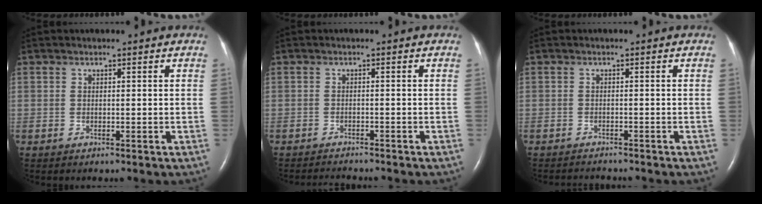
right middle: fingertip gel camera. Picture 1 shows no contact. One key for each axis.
{"total": 3.7, "fx": -3.6, "fy": 0.0, "fz": 0.9, "tx": -0.013, "ty": -0.013, "tz": -0.051}
{"total": 3.3, "fx": -3.2, "fy": 0.3, "fz": 0.7, "tx": -0.009, "ty": -0.011, "tz": -0.044}